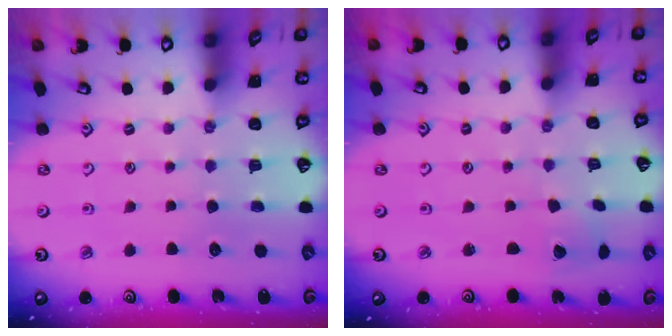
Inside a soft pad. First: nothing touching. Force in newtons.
{"total": 2.9, "press": 2.9, "slide": 0.2}